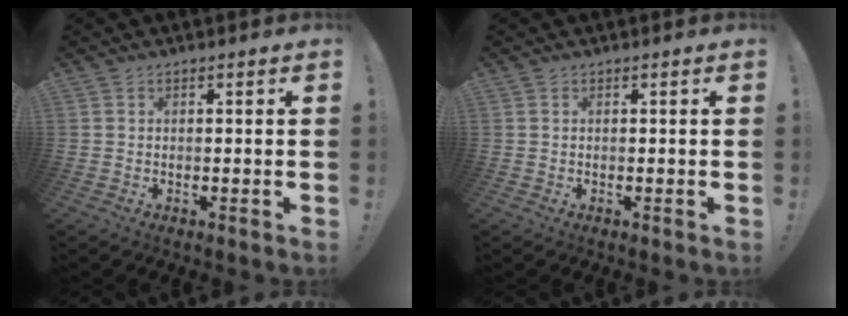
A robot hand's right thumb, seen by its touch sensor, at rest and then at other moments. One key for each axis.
{"total": 0.0}